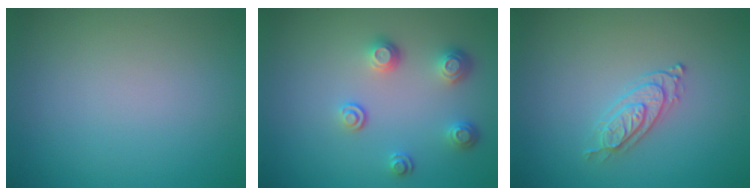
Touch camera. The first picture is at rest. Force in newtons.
{"total": 3.2, "press": 2.5, "slide": 1.9}
{"total": 2.3, "press": 2.1, "slide": 0.9}